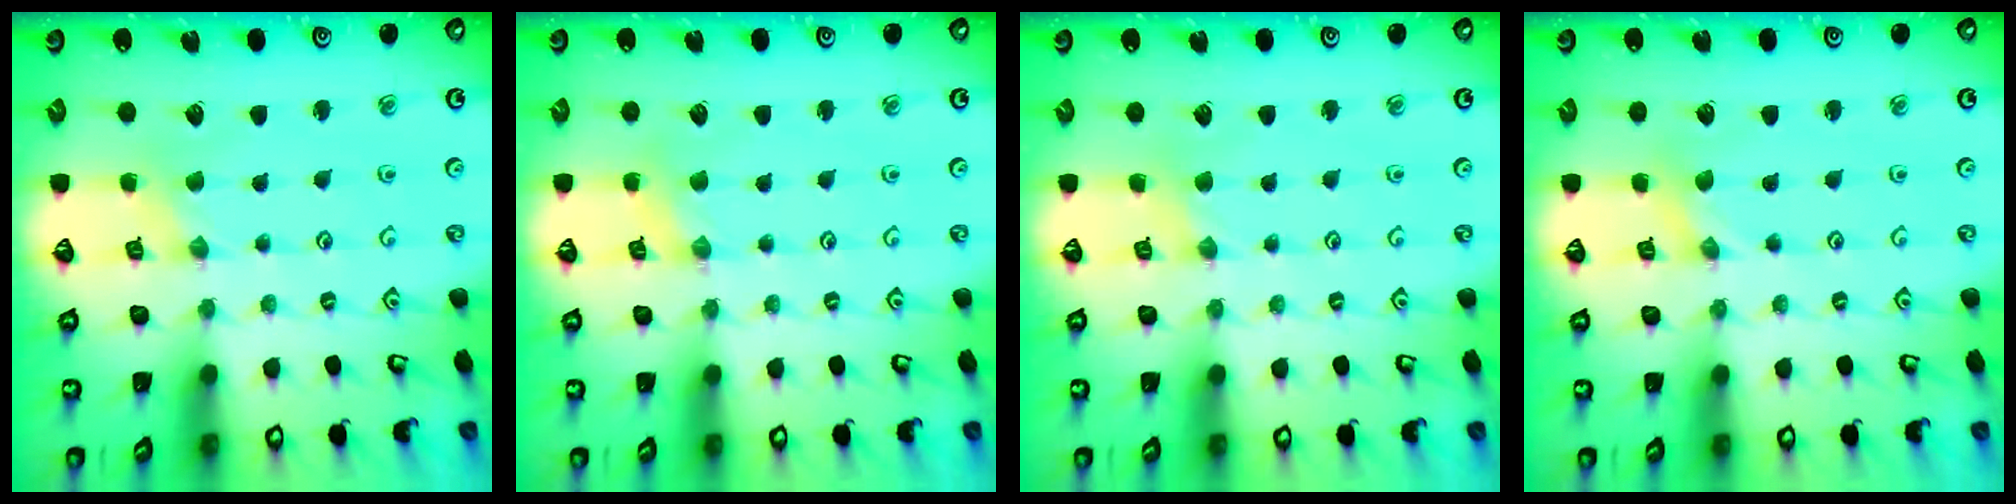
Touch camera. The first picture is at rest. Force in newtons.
{"total": 2.8, "press": 2.7, "slide": 0.4}
{"total": 1.6, "press": 1.5, "slide": 0.4}
{"total": 0.0}